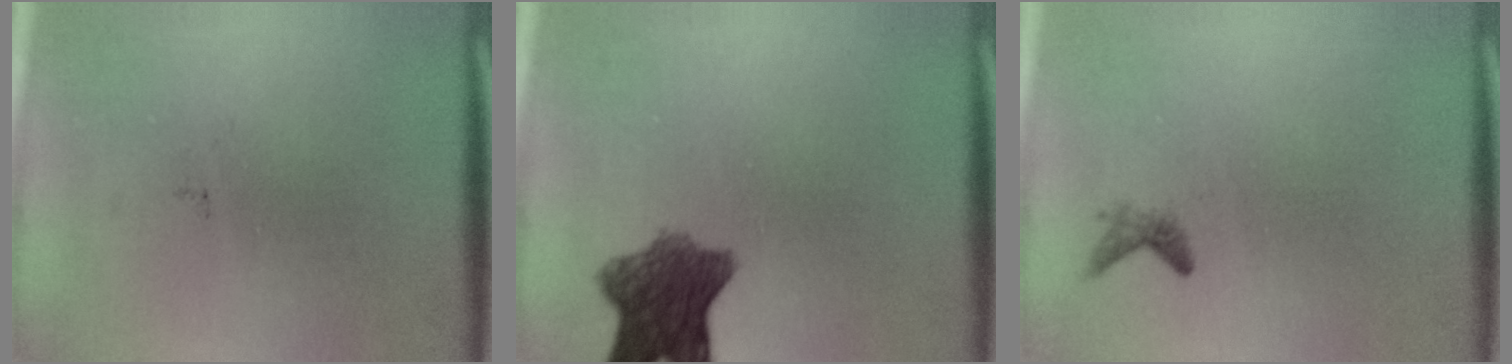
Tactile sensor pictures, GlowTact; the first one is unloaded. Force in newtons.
{"total": 7.9}
{"total": 0.9}